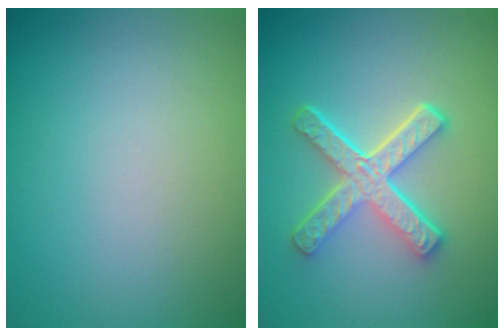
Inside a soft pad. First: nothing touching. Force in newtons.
{"total": 5.3, "press": 3.9, "slide": 3.6}